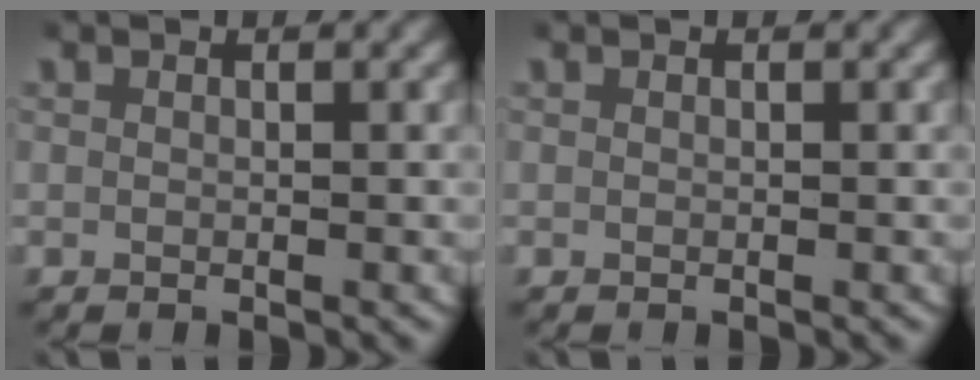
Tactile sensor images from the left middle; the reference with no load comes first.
{"total": 0.0}